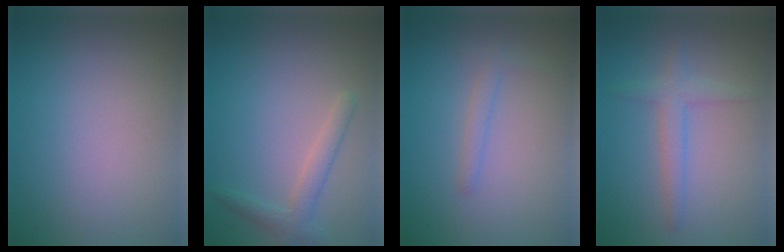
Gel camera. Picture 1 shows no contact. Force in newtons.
{"total": 2.2, "press": 2.2, "slide": 0.1}
{"total": 1.2, "press": 1.2, "slide": 0.0}
{"total": 2.3, "press": 2.3, "slide": 0.1}